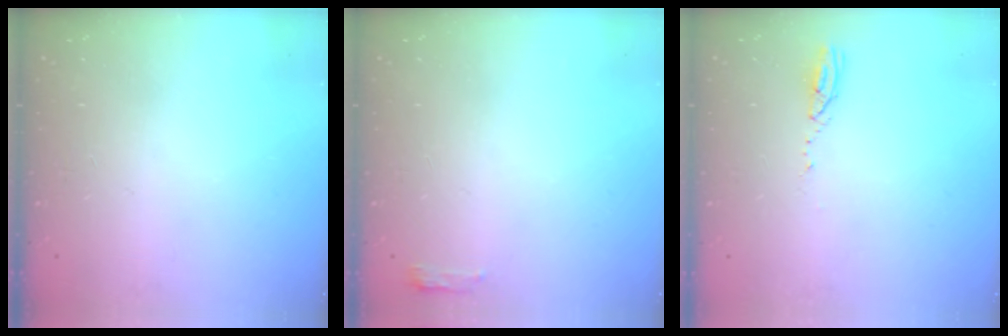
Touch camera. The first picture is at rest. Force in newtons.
{"total": 3.3, "press": 3.2, "slide": 0.9}
{"total": 3.7, "press": 3.7, "slide": 0.4}